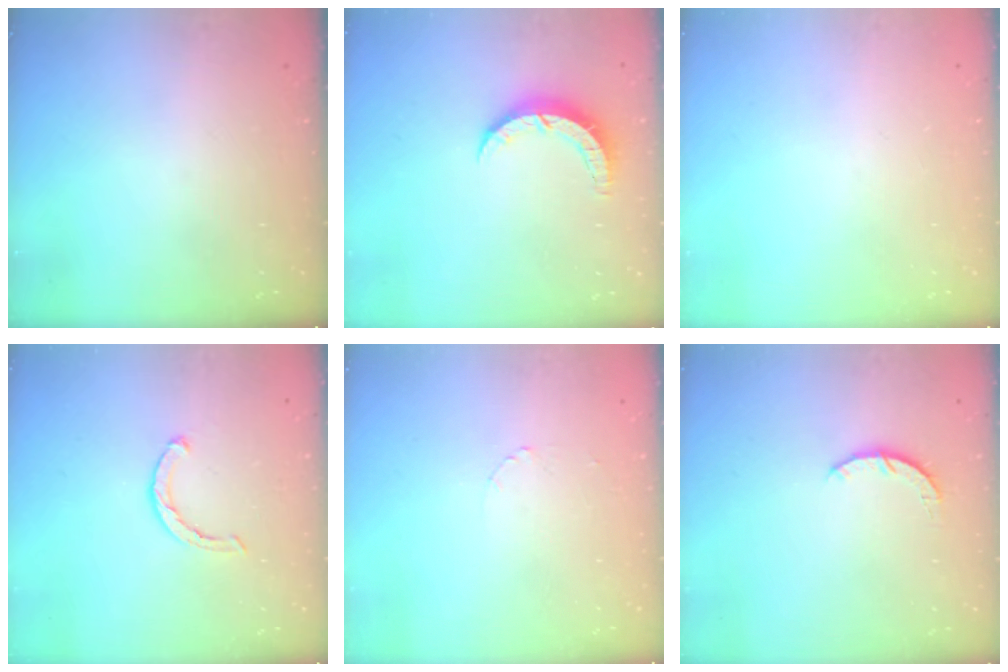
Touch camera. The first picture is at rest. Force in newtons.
{"total": 6.0, "press": 6.0, "slide": 0.4}
{"total": 0.0}
{"total": 2.1, "press": 2.1, "slide": 0.3}
{"total": 1.3, "press": 1.3, "slide": 0.1}
{"total": 3.0, "press": 3.0, "slide": 0.4}